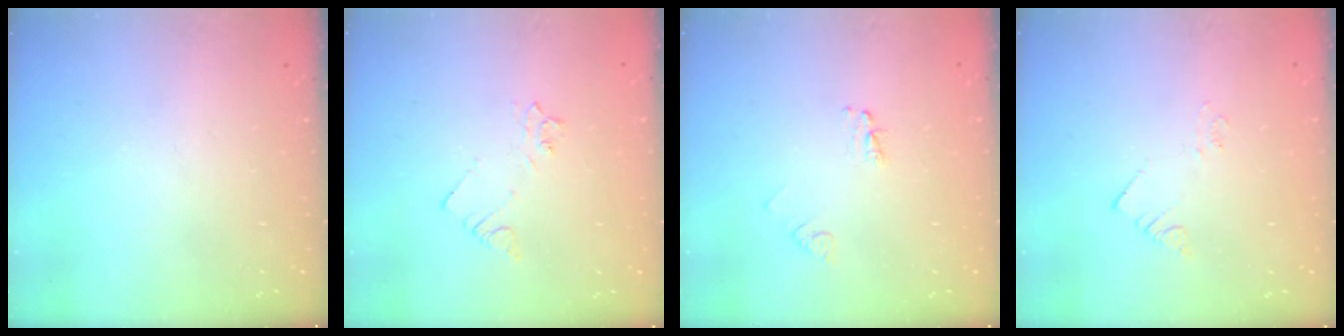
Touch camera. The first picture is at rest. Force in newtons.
{"total": 2.5, "press": 2.4, "slide": 0.4}
{"total": 3.5, "press": 3.5, "slide": 0.4}
{"total": 2.0, "press": 2.0, "slide": 0.4}